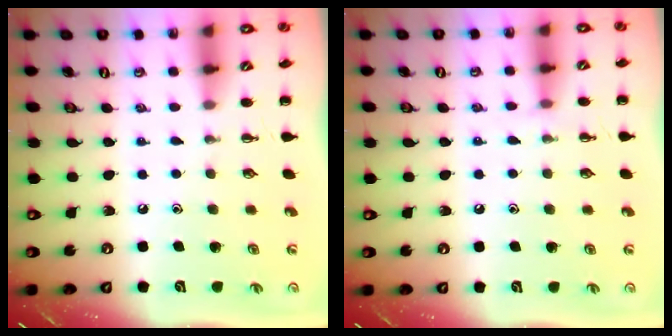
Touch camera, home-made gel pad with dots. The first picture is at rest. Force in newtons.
{"total": 5.9, "press": 5.5, "slide": 1.9}